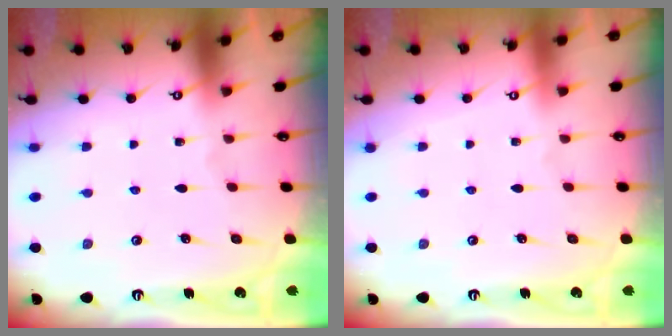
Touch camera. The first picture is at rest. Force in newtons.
{"total": 4.0, "press": 4.0, "slide": 0.1}